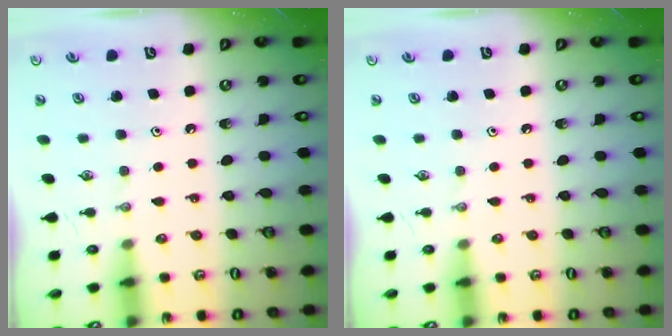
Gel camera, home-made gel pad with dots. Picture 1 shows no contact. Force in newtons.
{"total": 0.0}